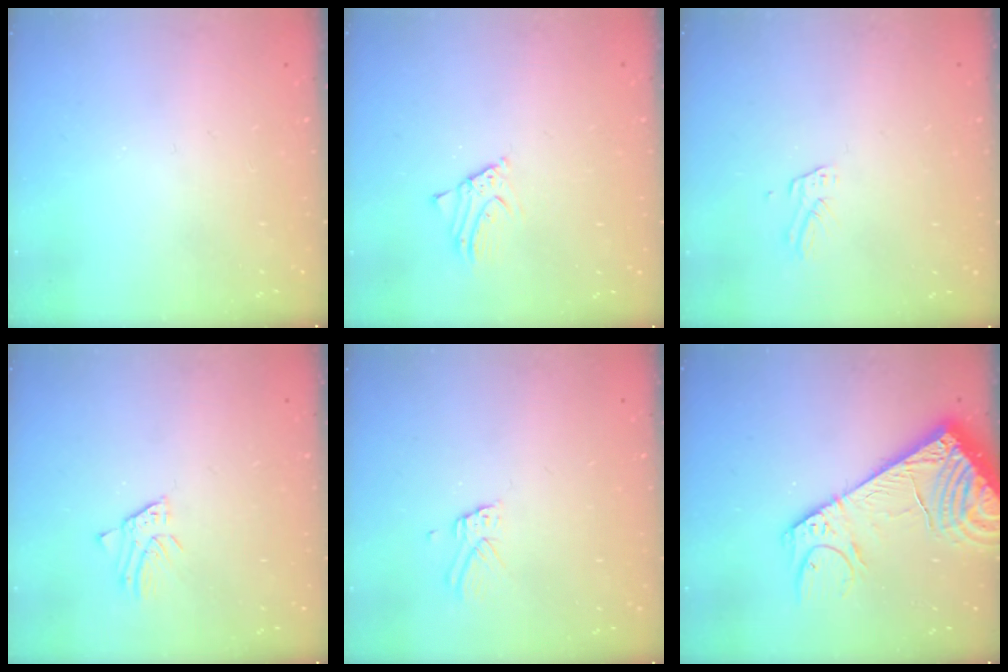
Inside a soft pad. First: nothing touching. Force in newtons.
{"total": 2.4, "press": 2.4, "slide": 0.2}
{"total": 2.7, "press": 2.7, "slide": 0.2}
{"total": 1.4, "press": 1.4, "slide": 0.1}
{"total": 2.9, "press": 2.9, "slide": 0.1}
{"total": 14.2, "press": 13.9, "slide": 2.9}